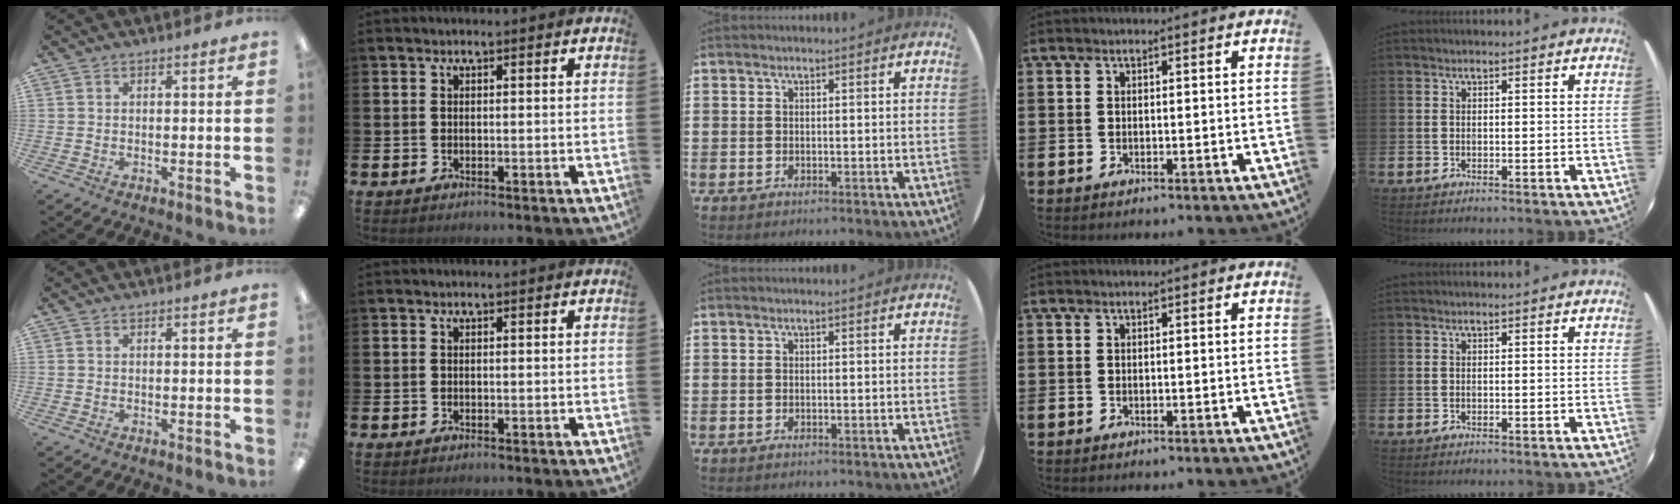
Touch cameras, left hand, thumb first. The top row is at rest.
{}